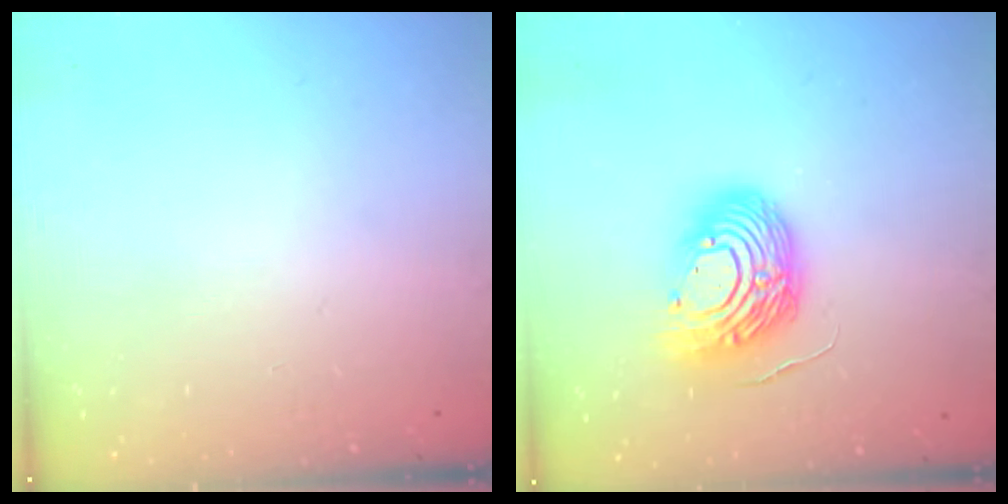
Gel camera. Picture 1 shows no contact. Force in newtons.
{"total": 13.9, "press": 13.7, "slide": 2.3}